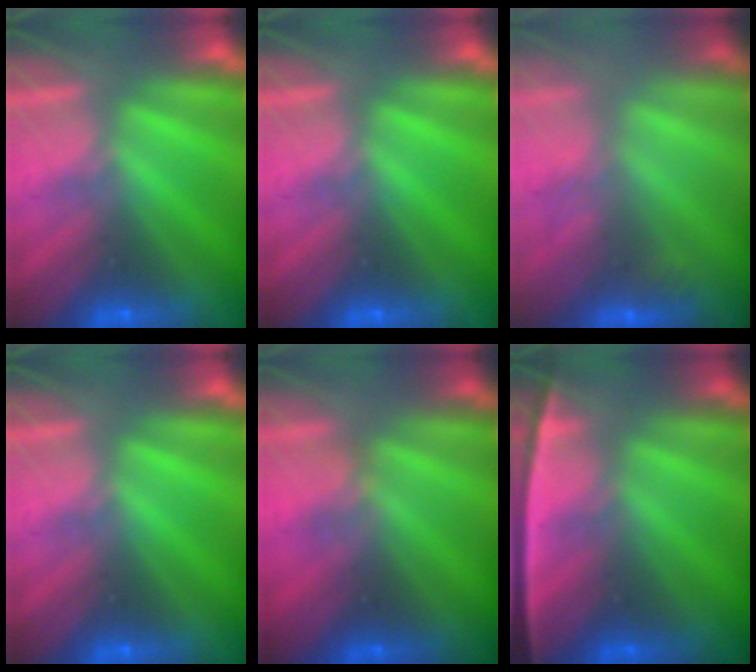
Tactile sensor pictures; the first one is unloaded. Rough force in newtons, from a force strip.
{"total": 0.0}
{"total": 3.2}
{"total": 0.0}
{"total": 3.9}
{"total": 2.4}